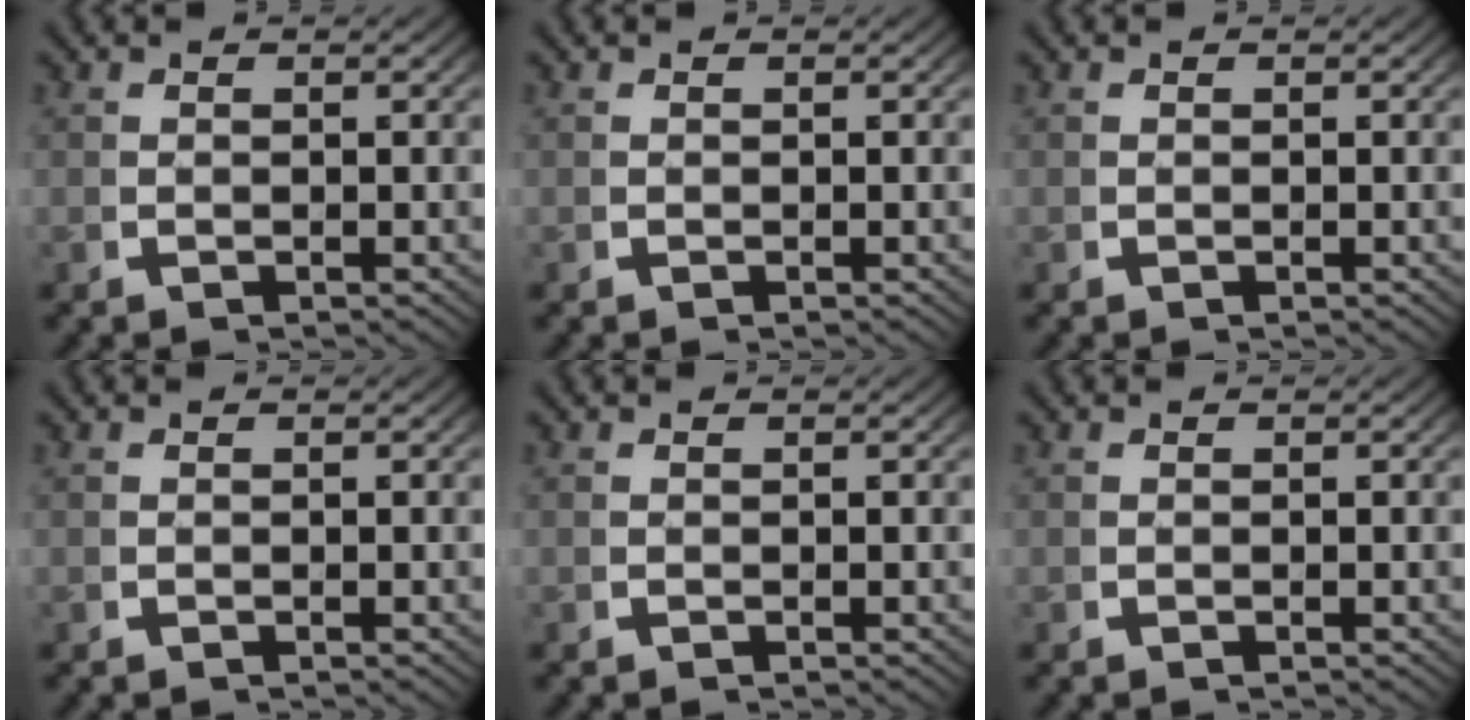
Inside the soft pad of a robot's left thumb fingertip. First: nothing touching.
{"total": 0.0}
{"total": 0.0}
{"total": 0.0}
{"total": 0.0}
{"total": 0.0}